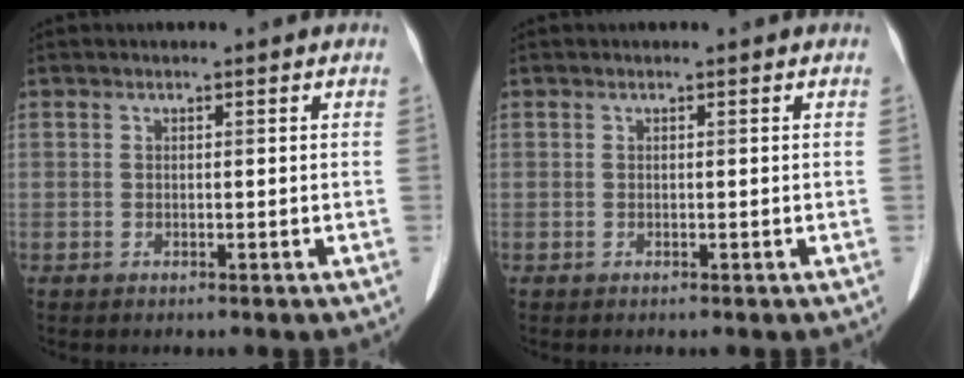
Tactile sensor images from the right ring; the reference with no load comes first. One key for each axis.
{"total": 0.0}